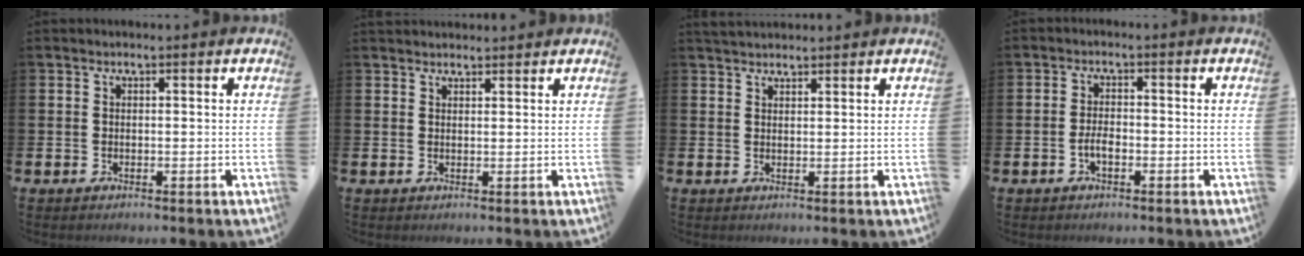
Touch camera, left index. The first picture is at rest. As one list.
[{"total": 1.7, "force": [1.6, 0.4, 0.0], "torque": [0.008, -0.006, 0.028]}, {"total": 2.2, "force": [2.2, 0.6, 0.2], "torque": [0.001, -0.005, 0.038]}, {"total": 2.3, "force": [-0.8, 1.1, 1.9], "torque": [-0.030, 0.001, -0.017]}]